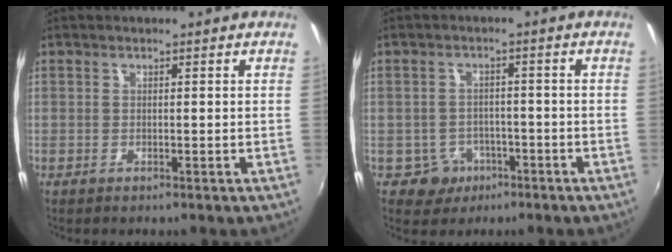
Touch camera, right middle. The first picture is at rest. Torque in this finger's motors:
{"motor_torque": [0.21, -0.08, -0.03, -0.02]}